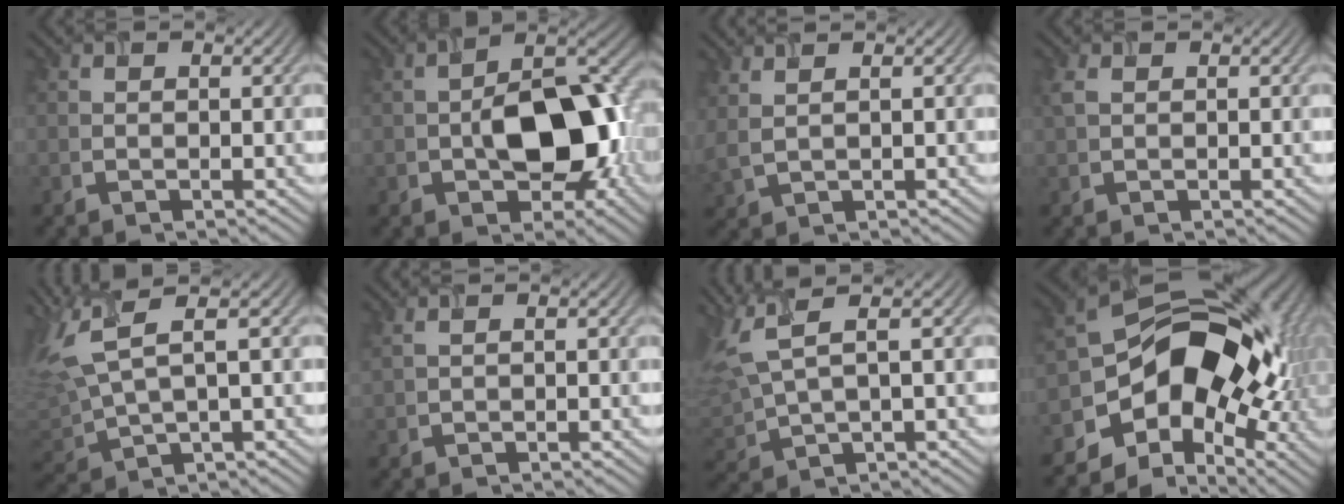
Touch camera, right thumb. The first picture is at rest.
{"total": 12.3, "force": [-1.8, 7.0, 9.9], "torque": [-0.144, 0.001, -0.027]}
{"total": 3.1, "force": [2.0, 0.7, 2.3], "torque": [-0.059, 0.012, 0.029]}
{"total": 1.4, "force": [0.6, 0.6, 1.1], "torque": [-0.036, 0.005, 0.011]}
{"total": 8.6, "force": [3.5, 2.7, 7.4], "torque": [-0.191, 0.011, 0.065]}
{"total": 1.4, "force": [1.0, -0.1, 0.9], "torque": [-0.023, 0.004, 0.016]}
{"total": 7.6, "force": [3.5, 2.4, 6.3], "torque": [-0.172, 0.010, 0.066]}
{"total": 14.3, "force": [-3.0, 10.2, 9.5], "torque": [-0.131, -0.004, -0.072]}